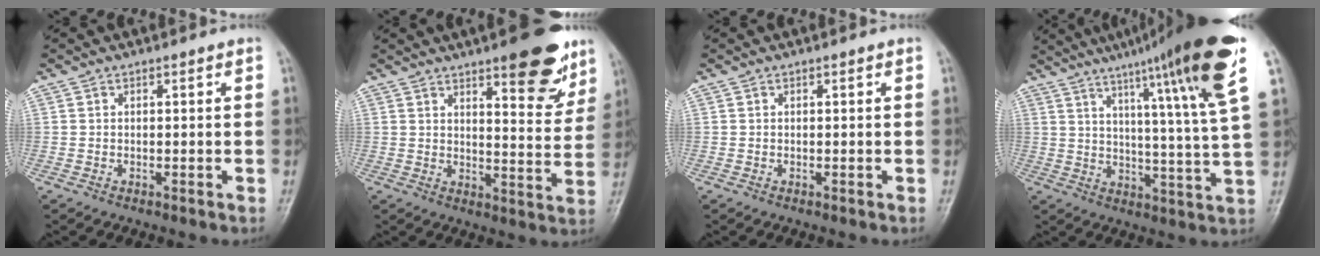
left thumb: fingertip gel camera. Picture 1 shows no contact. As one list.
[{"total": 13.2, "force": [8.4, 4.1, 9.4], "torque": [-0.086, -0.047, 0.112]}, {"total": 0.0}, {"total": 21.7, "force": [12.2, 1.0, 17.9], "torque": [-0.251, -0.034, 0.168]}]